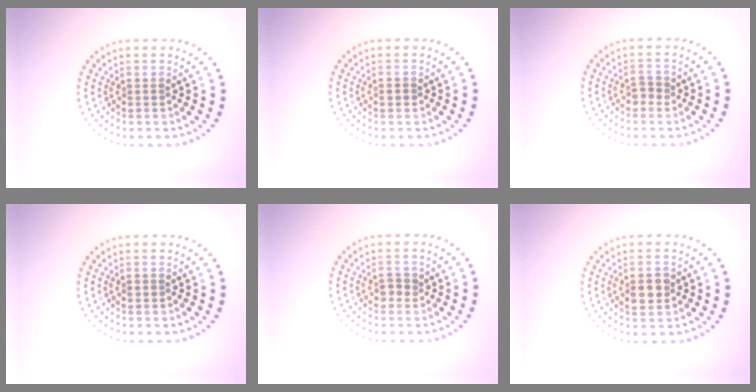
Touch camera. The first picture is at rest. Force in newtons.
{"total": 0.9, "press": 0.9, "slide": 0.0}
{"total": 1.1, "press": 1.1, "slide": 0.3}
{"total": 0.8, "press": 0.7, "slide": 0.3}
{"total": 1.3, "press": 1.2, "slide": 0.3}
{"total": 2.9, "press": 2.9, "slide": 0.1}